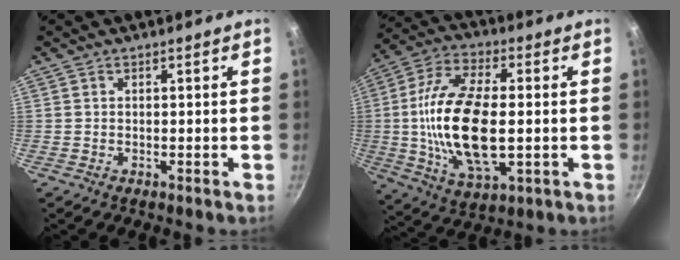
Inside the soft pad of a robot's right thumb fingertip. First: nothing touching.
{"total": 19.5, "force": [-0.6, 9.2, 17.2], "torque": [-0.336, 0.006, -0.016]}